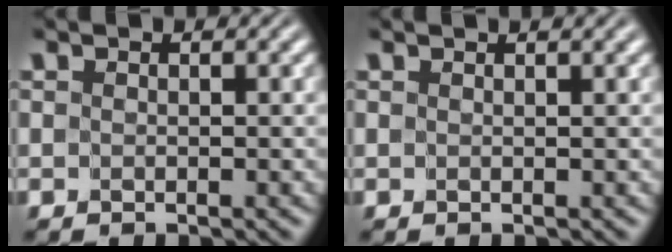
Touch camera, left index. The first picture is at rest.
{"total": 0.9, "force": [0.8, 0.0, 0.5], "torque": [-0.009, -0.004, 0.005]}